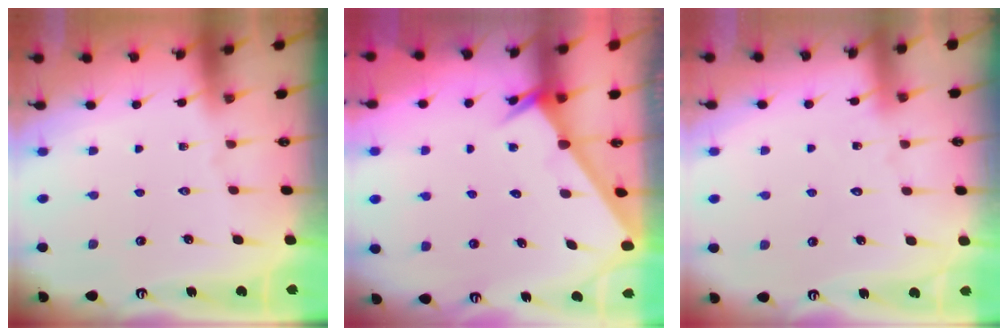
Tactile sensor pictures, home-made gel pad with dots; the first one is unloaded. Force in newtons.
{"total": 2.6, "press": 2.6, "slide": 0.0}
{"total": 6.7, "press": 6.7, "slide": 0.3}